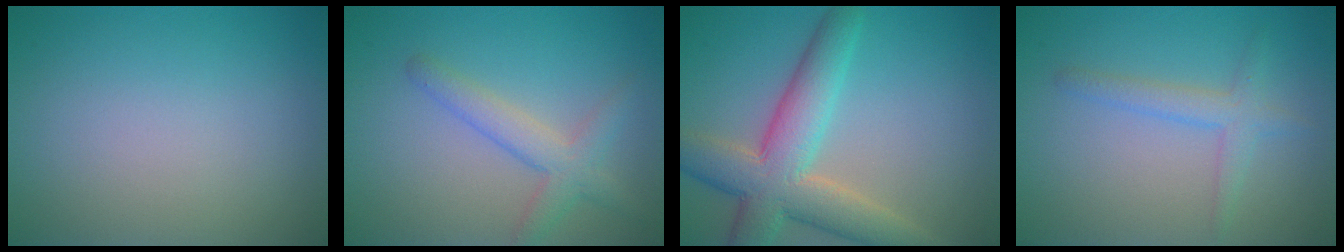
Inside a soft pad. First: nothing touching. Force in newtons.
{"total": 3.2, "press": 3.2, "slide": 0.2}
{"total": 7.7, "press": 7.7, "slide": 0.5}
{"total": 2.3, "press": 2.3, "slide": 0.1}